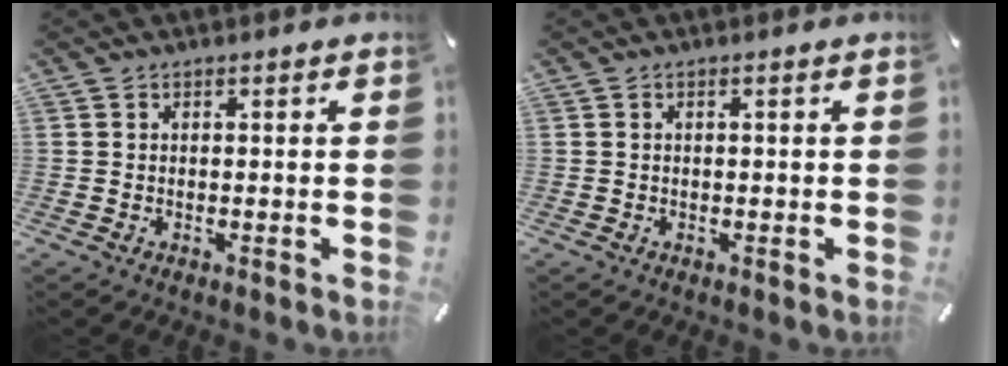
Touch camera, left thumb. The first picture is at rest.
{"total": 0.7, "force": [0.0, 0.0, 0.7], "torque": [-0.011, -0.002, 0.000]}